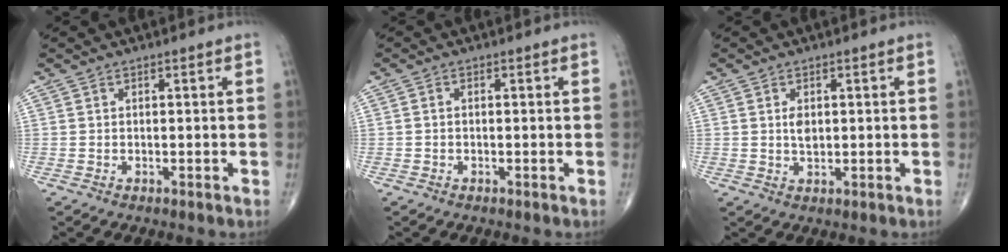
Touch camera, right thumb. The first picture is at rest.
{"total": 0.5, "force": [-0.2, 0.3, 0.4], "torque": [-0.005, 0.000, -0.007]}
{"total": 2.6, "force": [0.5, 1.5, 2.0], "torque": [-0.030, -0.005, 0.011]}